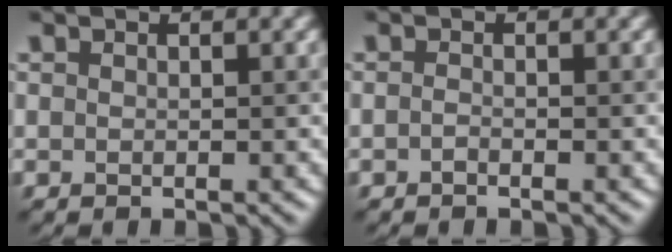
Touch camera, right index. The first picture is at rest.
{"total": 0.0}